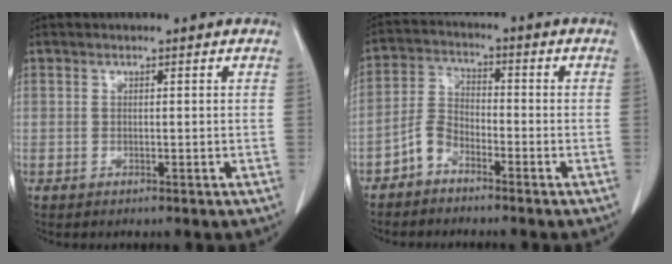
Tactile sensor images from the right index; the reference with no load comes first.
{"total": 4.3, "force": [-3.0, 2.5, 1.8], "torque": [-0.036, 0.009, -0.062]}